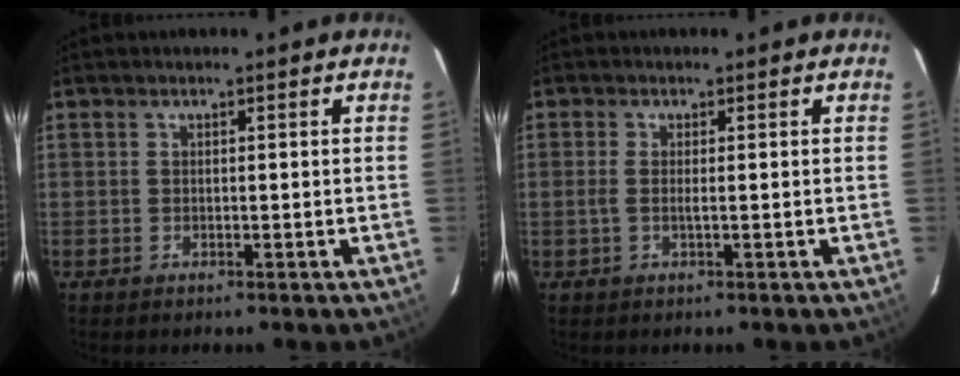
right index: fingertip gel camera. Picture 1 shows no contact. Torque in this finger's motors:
{"motor_torque": [0.03, 0.08, -0.02, 0.01]}